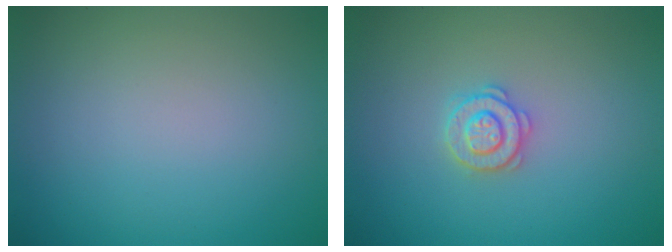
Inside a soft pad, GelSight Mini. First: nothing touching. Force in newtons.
{"total": 2.6, "press": 2.5, "slide": 0.5}